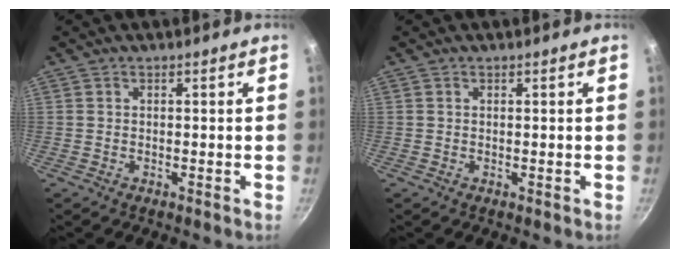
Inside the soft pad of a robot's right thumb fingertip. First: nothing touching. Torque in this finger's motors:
{"motor_torque": [-0.51, 0.22, -0.12, 0.30, -0.03]}